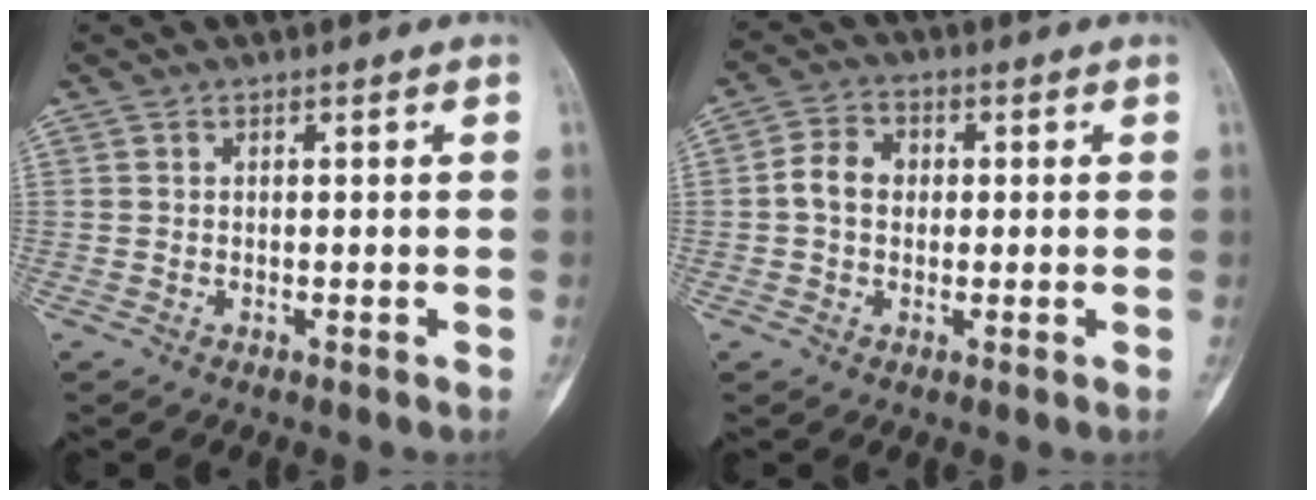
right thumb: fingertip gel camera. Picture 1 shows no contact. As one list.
[{"total": 5.6, "force": [0.1, 4.4, 3.4], "torque": [-0.053, 0.016, -0.007]}]